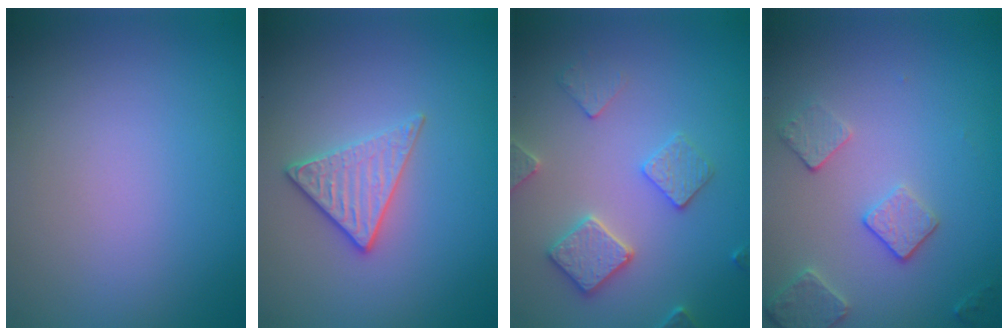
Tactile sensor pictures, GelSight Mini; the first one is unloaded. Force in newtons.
{"total": 2.7, "press": 2.5, "slide": 1.1}
{"total": 3.2, "press": 3.2, "slide": 0.1}
{"total": 2.6, "press": 2.5, "slide": 0.8}